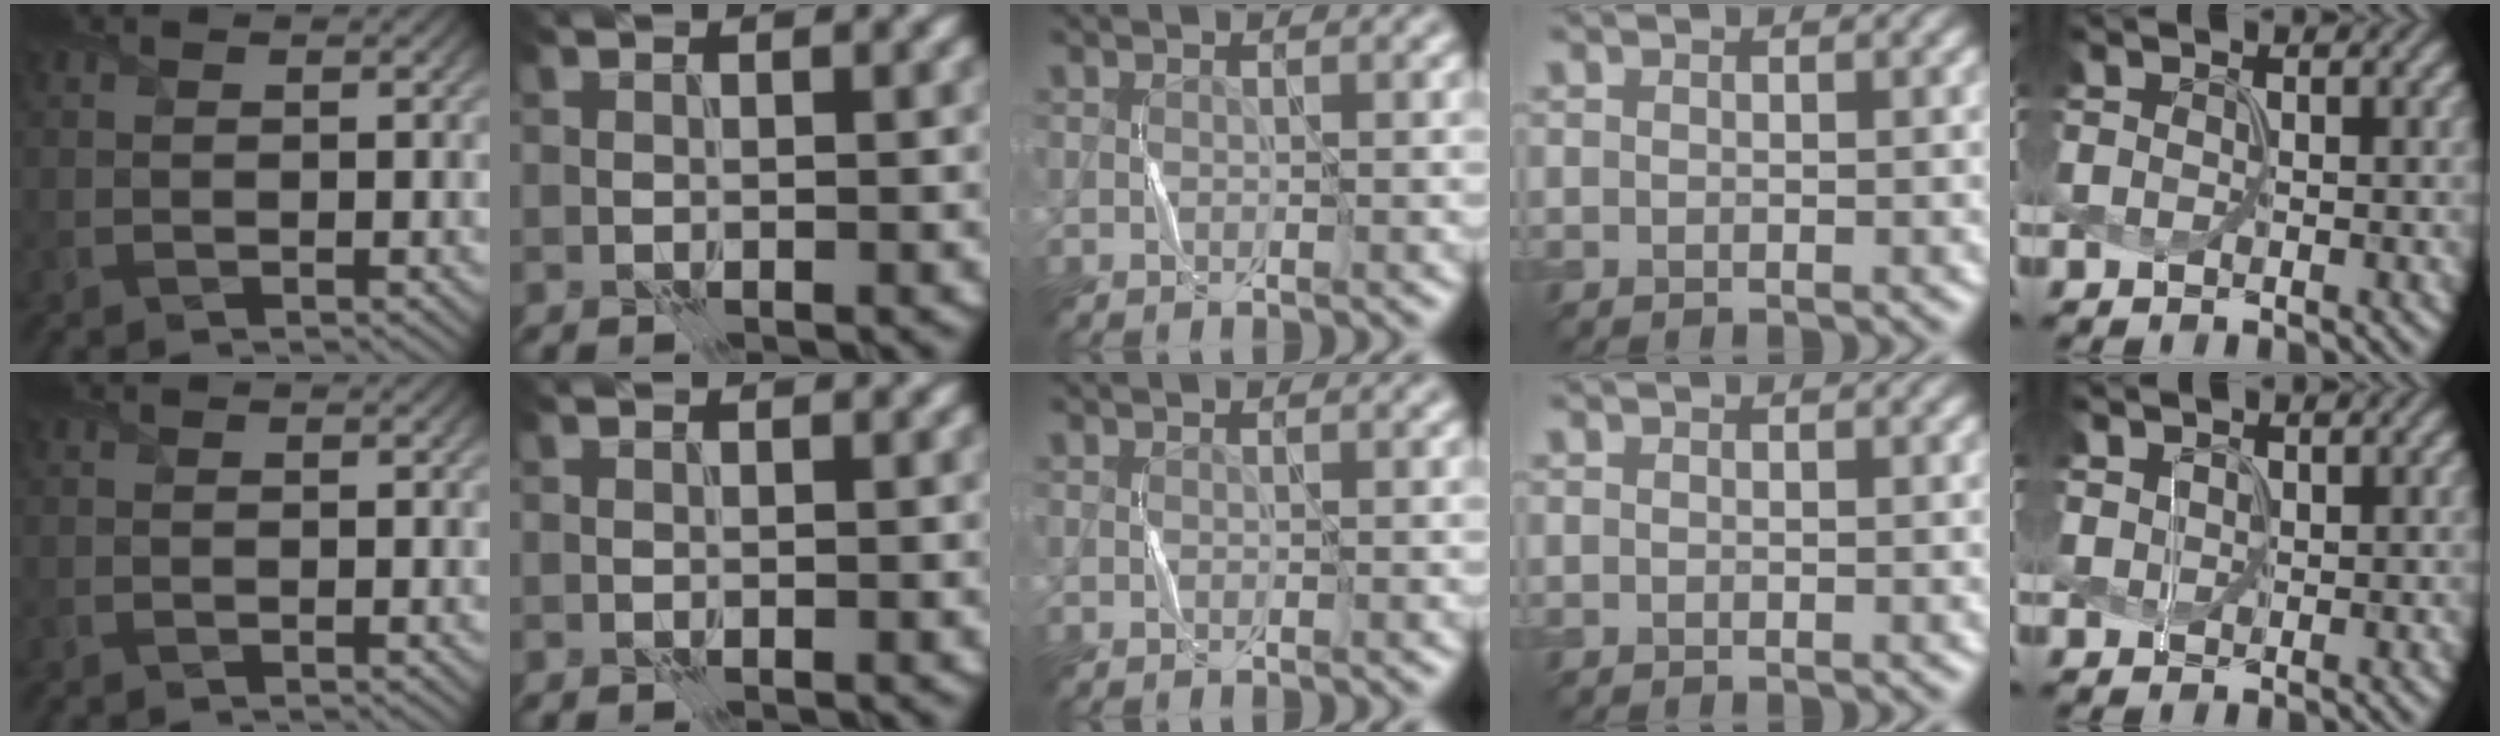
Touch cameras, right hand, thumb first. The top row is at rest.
{"little": {"total": 1.1, "force": [0.8, 0.7, 0.2], "torque": [-0.009, 0.000, 0.019]}}